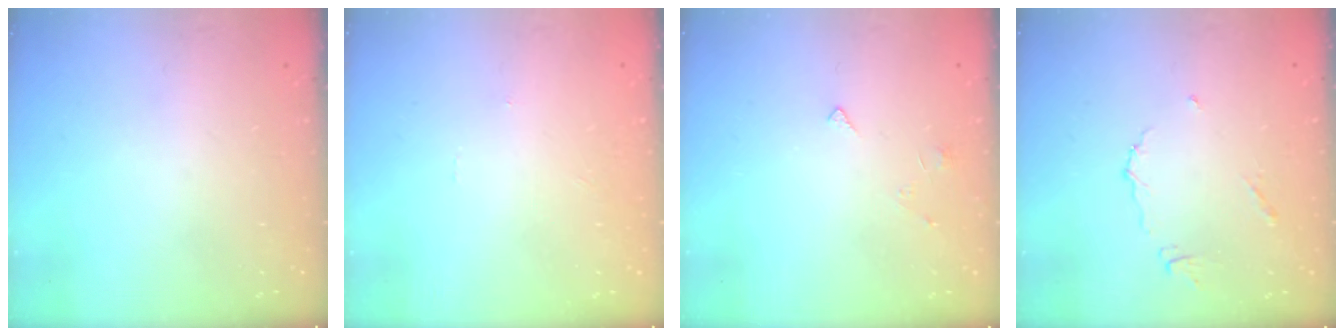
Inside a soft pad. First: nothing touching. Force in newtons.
{"total": 0.0}
{"total": 2.2, "press": 2.1, "slide": 0.4}
{"total": 5.0, "press": 4.9, "slide": 0.5}